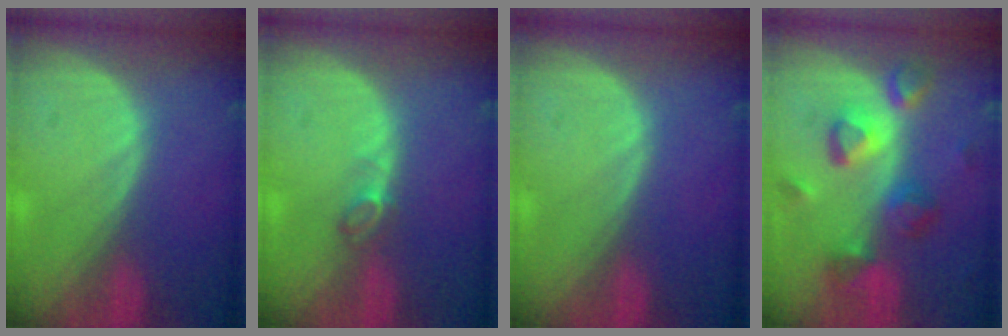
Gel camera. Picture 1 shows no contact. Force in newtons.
{"total": 2.0, "press": 1.9, "slide": 0.4}
{"total": 0.0}
{"total": 9.3, "press": 8.2, "slide": 4.3}